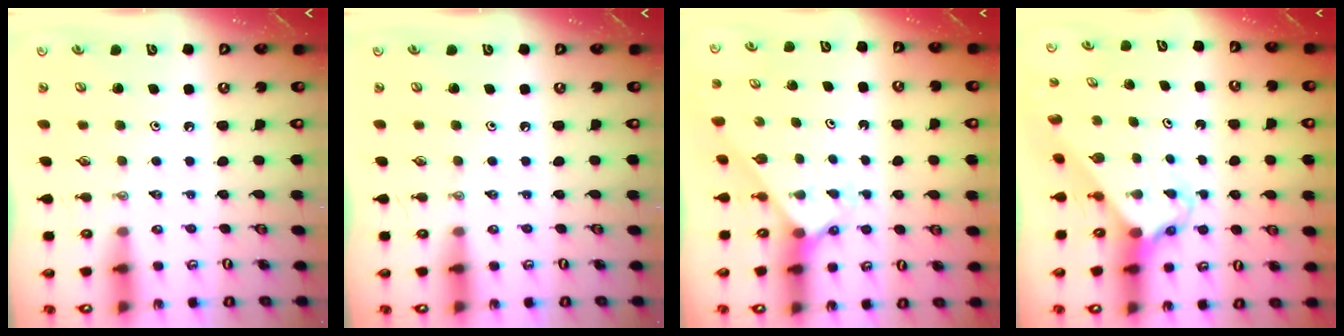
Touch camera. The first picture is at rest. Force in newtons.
{"total": 0.0}
{"total": 2.3, "press": 2.3, "slide": 0.2}
{"total": 2.5, "press": 2.5, "slide": 0.2}